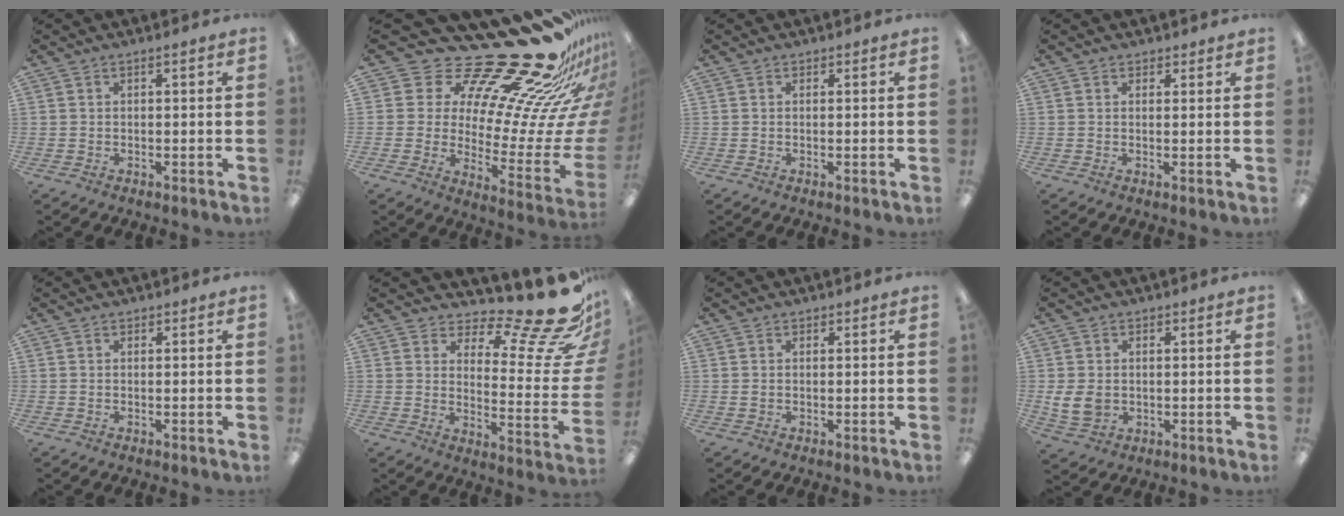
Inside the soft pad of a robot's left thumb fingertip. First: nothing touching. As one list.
[{"total": 27.6, "force": [21.8, 8.6, 14.6], "torque": [-0.182, -0.205, 0.379]}, {"total": 0.0}, {"total": 1.3, "force": [1.0, 0.9, 0.2], "torque": [0.005, -0.001, 0.016]}, {"total": 0.0}, {"total": 16.9, "force": [12.1, 4.5, 10.9], "torque": [-0.137, -0.112, 0.188]}, {"total": 0.8, "force": [0.3, 0.7, 0.3], "torque": [-0.007, 0.003, 0.004]}, {"total": 6.3, "force": [-0.2, 5.3, 3.5], "torque": [-0.066, 0.002, -0.003]}]